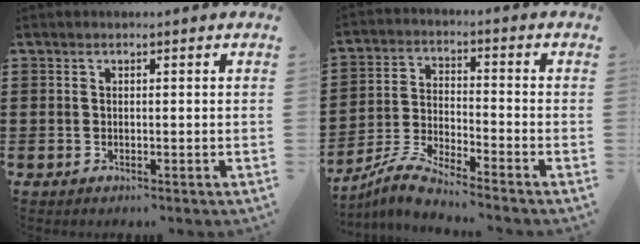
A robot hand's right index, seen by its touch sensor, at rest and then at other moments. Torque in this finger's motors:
{"motor_torque": [-0.43, -0.80, 0.13, 0.00]}